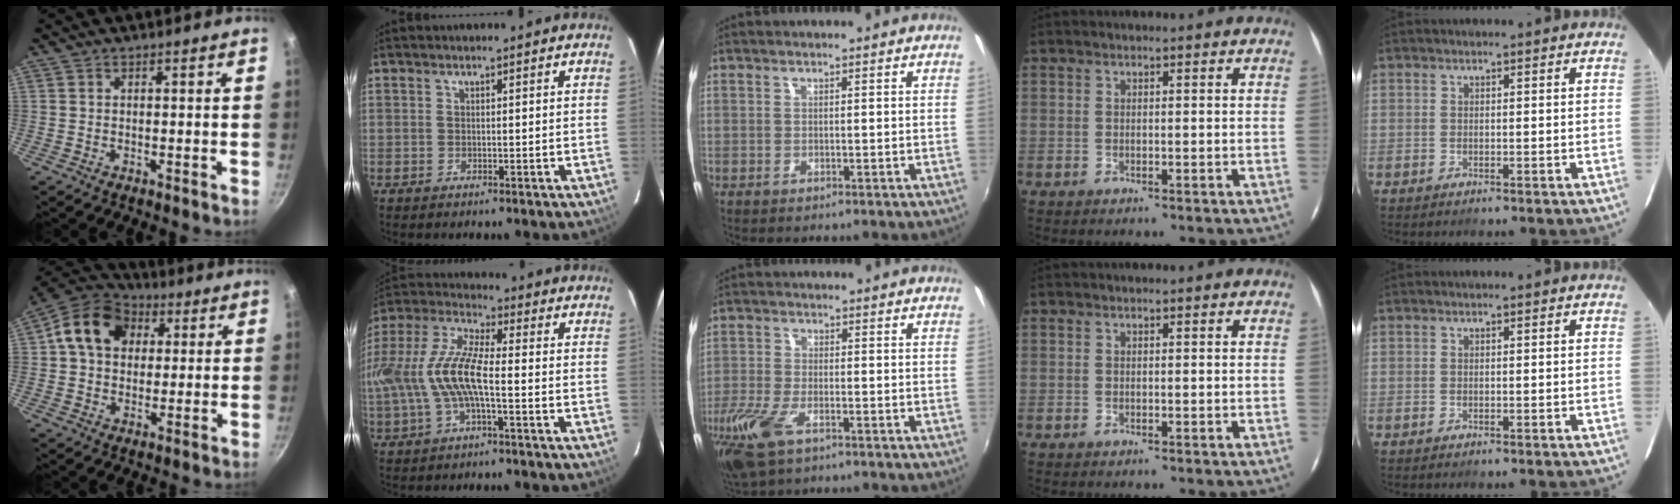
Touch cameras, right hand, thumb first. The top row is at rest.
{"thumb": {"total": 13.6, "force": [3.2, 10.7, 7.7], "torque": [-0.108, 0.022, 0.035]}, "index": {"total": 12.6, "force": [-2.3, 3.4, 11.9], "torque": [-0.250, 0.004, -0.042]}, "middle": {"total": 10.9, "force": [-6.2, 4.6, 7.7], "torque": [-0.187, -0.034, -0.121]}}